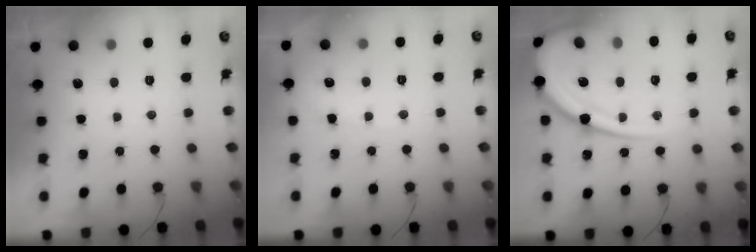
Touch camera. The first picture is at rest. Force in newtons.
{"total": 2.7, "press": 2.6, "slide": 0.4}
{"total": 20.2, "press": 20.1, "slide": 2.3}